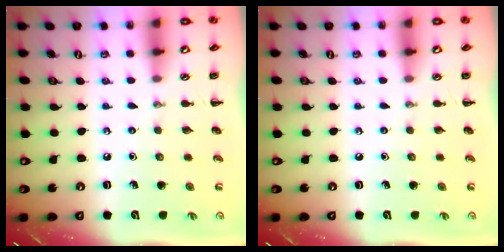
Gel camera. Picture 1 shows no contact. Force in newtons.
{"total": 0.0}